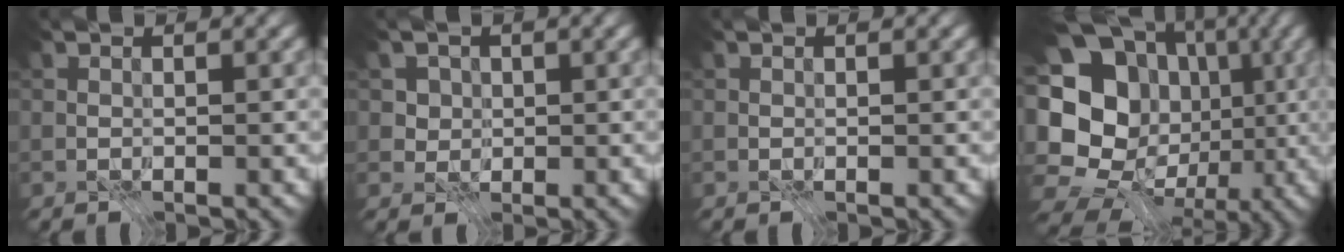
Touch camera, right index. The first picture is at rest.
{"total": 2.7, "force": [0.8, 2.3, 1.0], "torque": [-0.025, -0.007, 0.023]}
{"total": 0.0}
{"total": 19.3, "force": [0.1, 16.9, 9.4], "torque": [-0.199, 0.043, -0.020]}